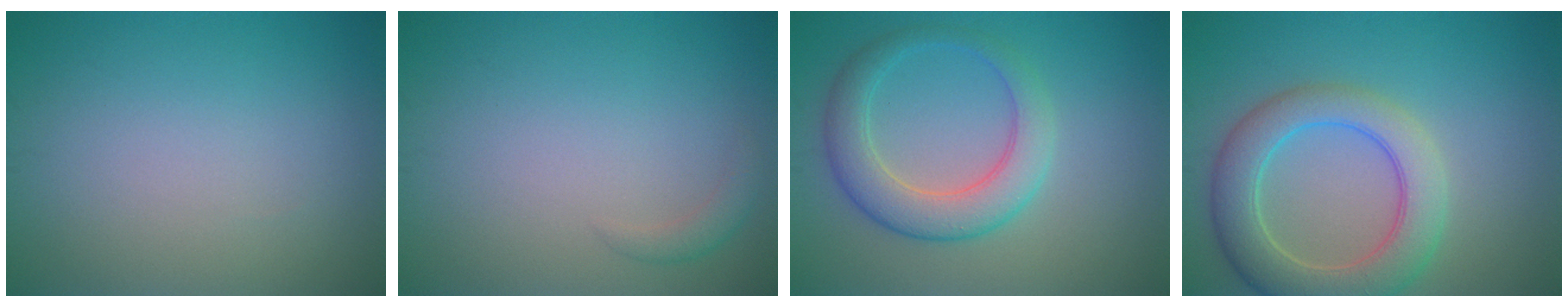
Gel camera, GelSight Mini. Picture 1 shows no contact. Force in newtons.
{"total": 1.1, "press": 1.1, "slide": 0.1}
{"total": 4.2, "press": 4.2, "slide": 0.5}
{"total": 6.5, "press": 6.5, "slide": 0.7}